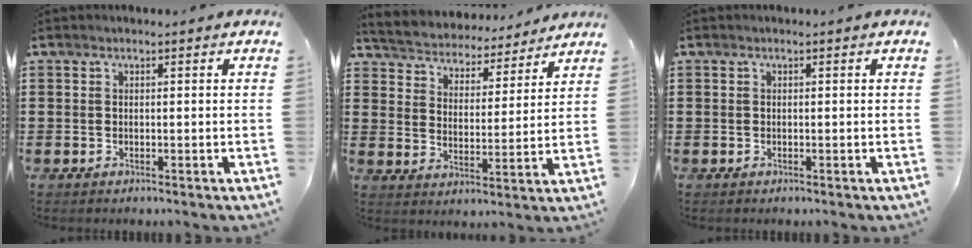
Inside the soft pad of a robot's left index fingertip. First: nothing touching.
{"total": 4.4, "force": [4.3, 0.3, -0.3], "torque": [-0.023, -0.038, 0.069]}
{"total": 0.0}